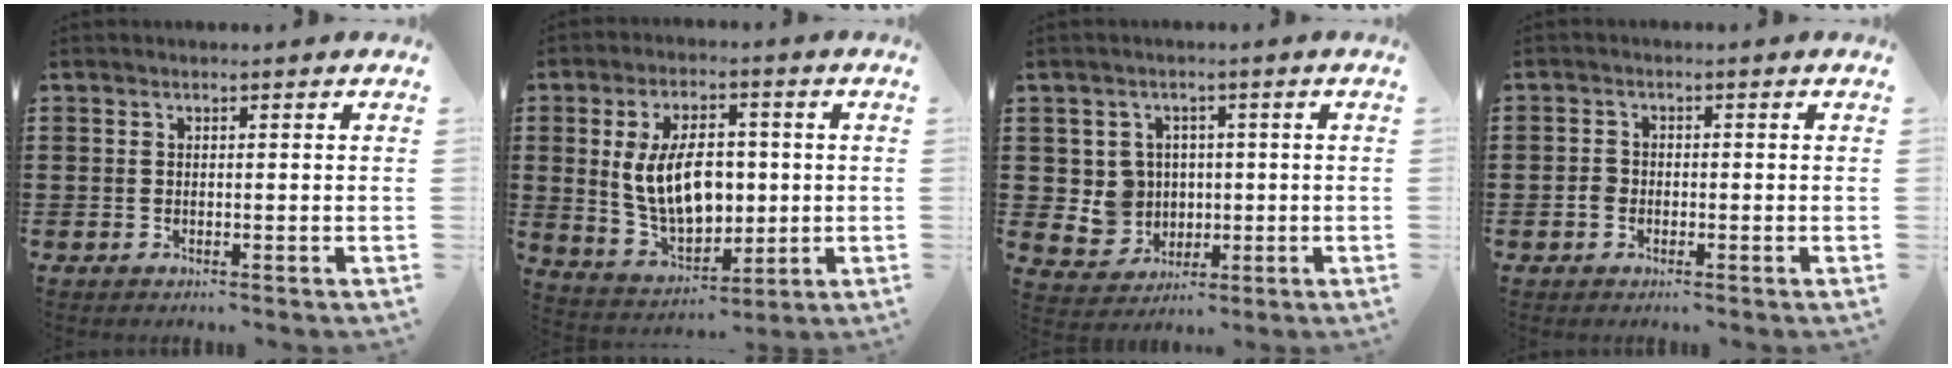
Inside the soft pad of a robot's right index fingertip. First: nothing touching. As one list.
[{"total": 10.4, "force": [1.0, 6.2, 8.3], "torque": [-0.157, 0.003, 0.014]}, {"total": 5.1, "force": [0.4, 5.0, 1.0], "torque": [-0.043, 0.014, 0.009]}, {"total": 1.8, "force": [-0.7, 1.4, 0.9], "torque": [-0.025, 0.000, -0.018]}]